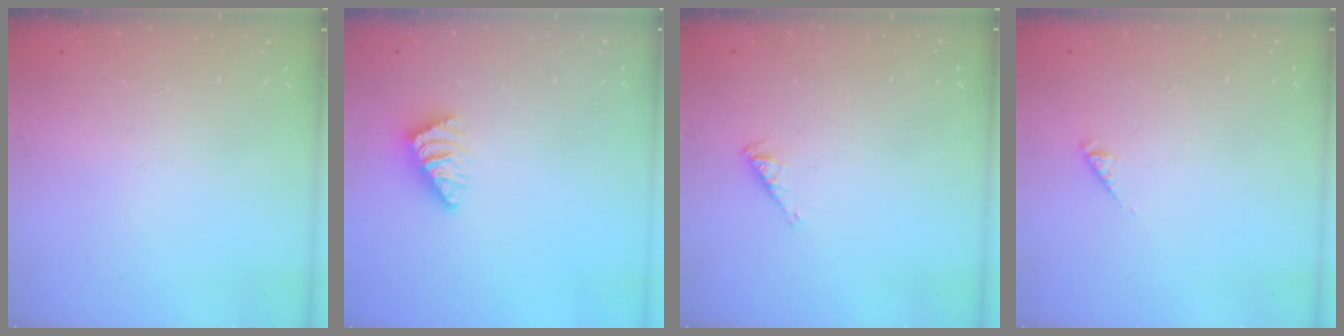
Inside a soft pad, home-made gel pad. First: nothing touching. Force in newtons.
{"total": 1.0, "press": 1.0, "slide": 0.3}
{"total": 2.8, "press": 2.7, "slide": 0.5}
{"total": 2.4, "press": 2.4, "slide": 0.4}